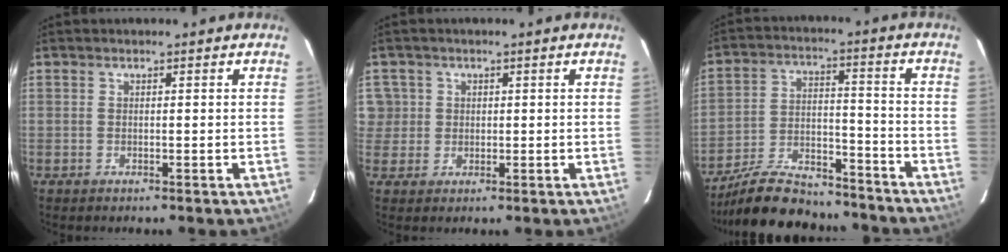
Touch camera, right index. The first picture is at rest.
{"total": 4.4, "force": [0.8, 4.3, 0.3], "torque": [0.013, 0.021, 0.018]}
{"total": 19.4, "force": [-16.8, 6.0, 7.8], "torque": [-0.156, 0.004, -0.254]}